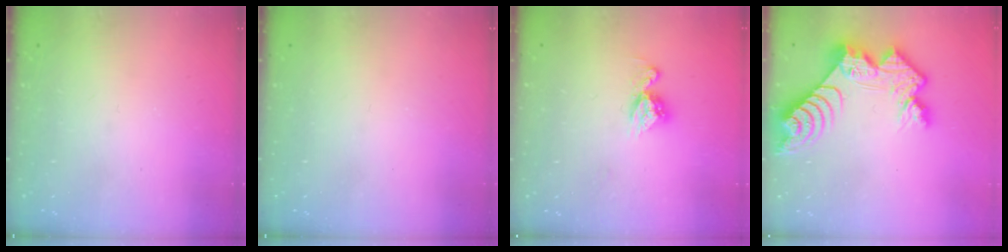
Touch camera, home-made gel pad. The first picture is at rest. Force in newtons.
{"total": 0.0}
{"total": 8.4, "press": 8.4, "slide": 0.7}
{"total": 13.9, "press": 13.9, "slide": 1.0}